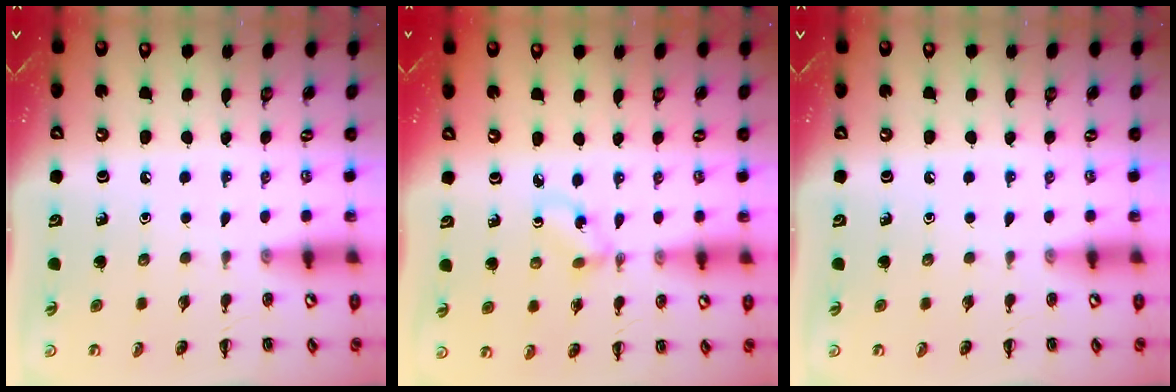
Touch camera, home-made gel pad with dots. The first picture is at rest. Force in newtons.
{"total": 1.4, "press": 1.3, "slide": 0.6}
{"total": 0.0}